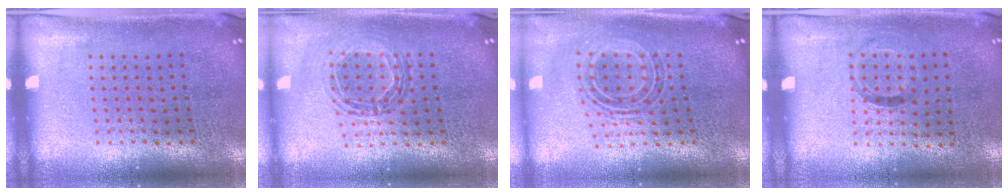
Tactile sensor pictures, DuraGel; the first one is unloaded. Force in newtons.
{"total": 0.8, "press": 0.8, "slide": 0.1}
{"total": 0.9, "press": 0.9, "slide": 0.4}
{"total": 1.0, "press": 0.6, "slide": 0.8}